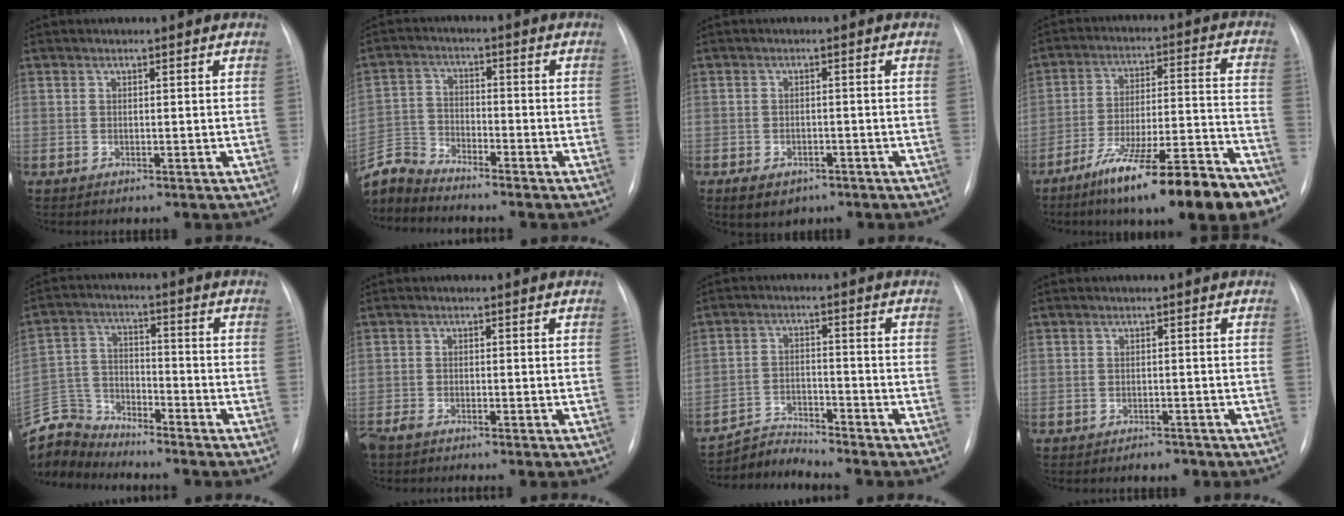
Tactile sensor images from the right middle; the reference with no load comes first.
{"total": 7.3, "force": [-7.3, 0.4, 0.2], "torque": [-0.014, 0.006, -0.146]}
{"total": 4.5, "force": [-2.8, 2.9, 2.1], "torque": [-0.033, 0.000, -0.032]}
{"total": 22.1, "force": [-15.7, 2.6, 15.4], "torque": [-0.177, 0.010, -0.250]}
{"total": 8.9, "force": [-8.9, 0.8, -0.4], "torque": [0.001, 0.013, -0.176]}
{"total": 3.4, "force": [-3.0, 0.5, 1.5], "torque": [-0.027, -0.008, -0.054]}
{"total": 4.9, "force": [-4.7, -0.8, -1.3], "torque": [0.019, -0.008, -0.083]}
{"total": 1.7, "force": [-1.5, 0.7, 0.5], "torque": [-0.009, 0.001, -0.015]}